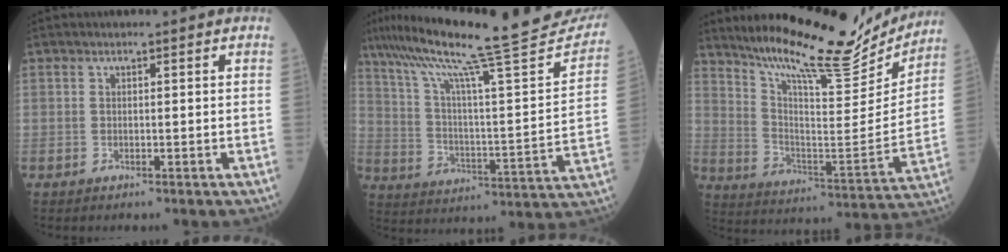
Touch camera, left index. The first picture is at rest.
{"total": 28.2, "force": [24.2, 1.6, 14.4], "torque": [-0.244, -0.040, 0.336]}
{"total": 21.1, "force": [18.8, 3.1, 9.0], "torque": [-0.154, -0.039, 0.281]}